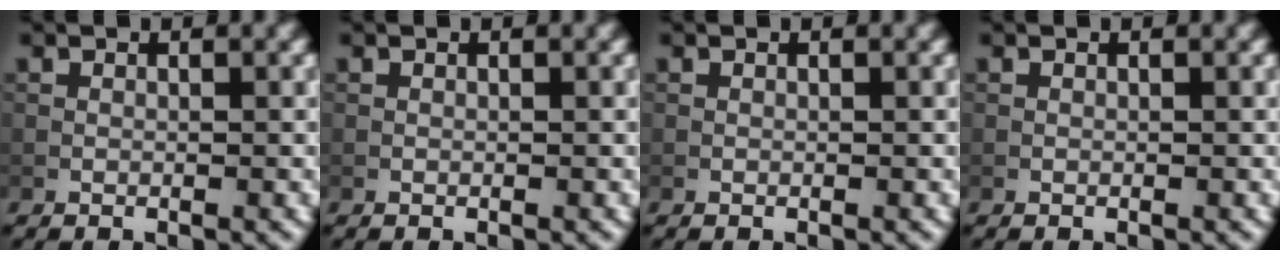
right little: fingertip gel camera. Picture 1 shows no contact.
{"total": 0.0}
{"total": 0.0}
{"total": 0.0}